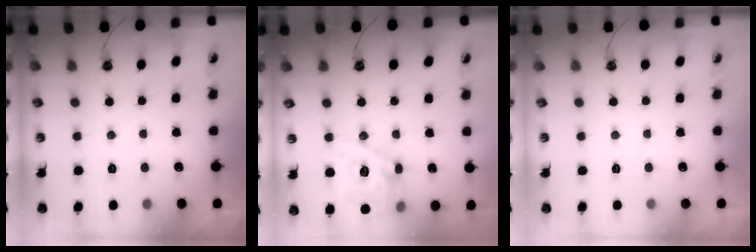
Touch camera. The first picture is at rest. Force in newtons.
{"total": 15.5, "press": 15.3, "slide": 2.4}
{"total": 0.0}